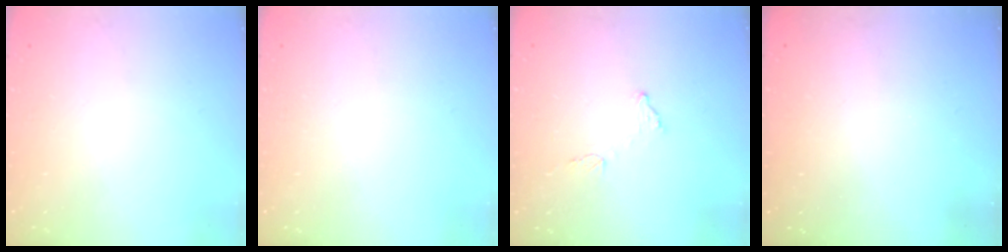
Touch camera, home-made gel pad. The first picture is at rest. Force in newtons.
{"total": 0.0}
{"total": 8.0, "press": 8.0, "slide": 0.4}
{"total": 3.1, "press": 3.1, "slide": 0.1}